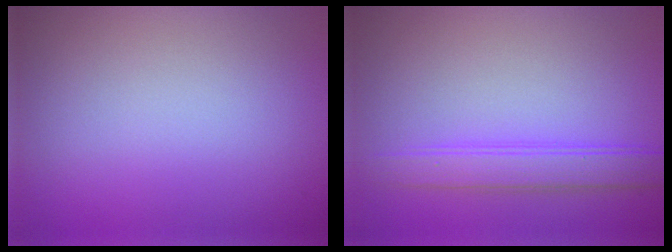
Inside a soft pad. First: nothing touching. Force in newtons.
{"total": 3.1, "press": 3.1, "slide": 0.2}